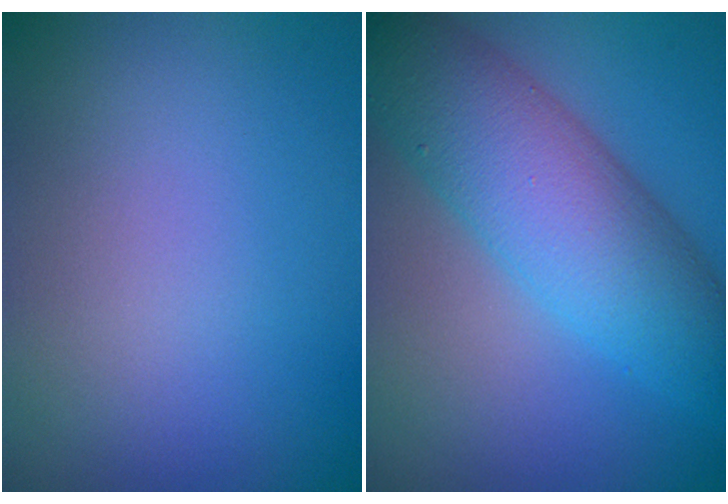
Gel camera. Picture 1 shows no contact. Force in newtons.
{"total": 8.7, "press": 8.7, "slide": 0.1}